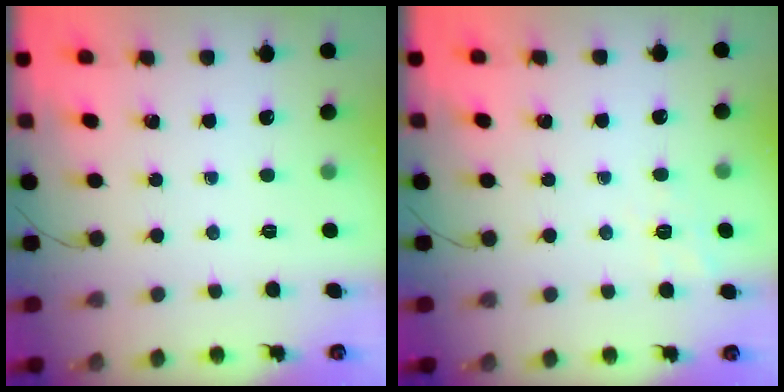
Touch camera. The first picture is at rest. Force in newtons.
{"total": 2.3, "press": 0.9, "slide": 2.1}